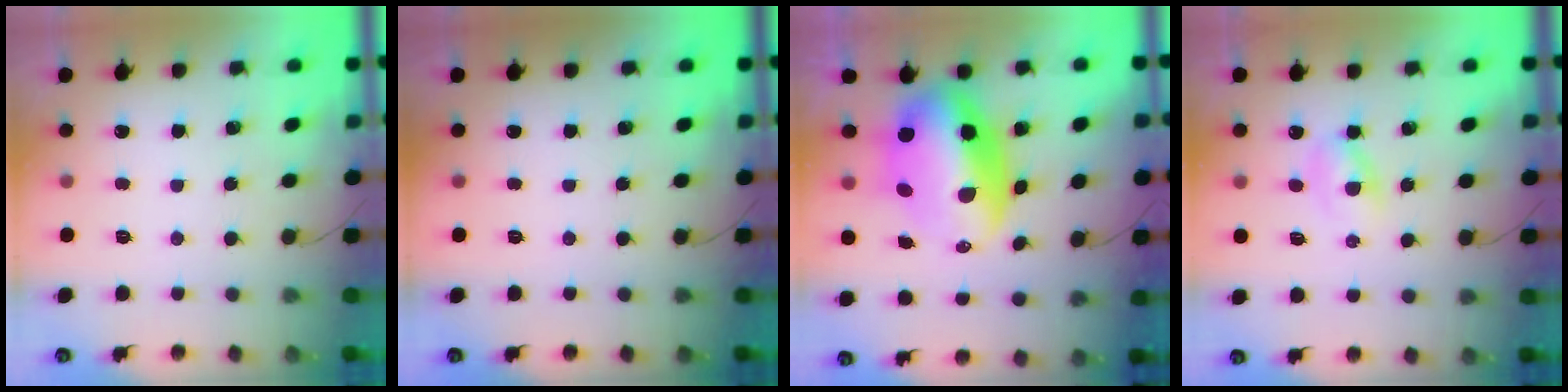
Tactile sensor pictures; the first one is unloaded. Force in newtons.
{"total": 0.0}
{"total": 15.6, "press": 15.2, "slide": 3.9}
{"total": 2.9, "press": 2.7, "slide": 1.1}